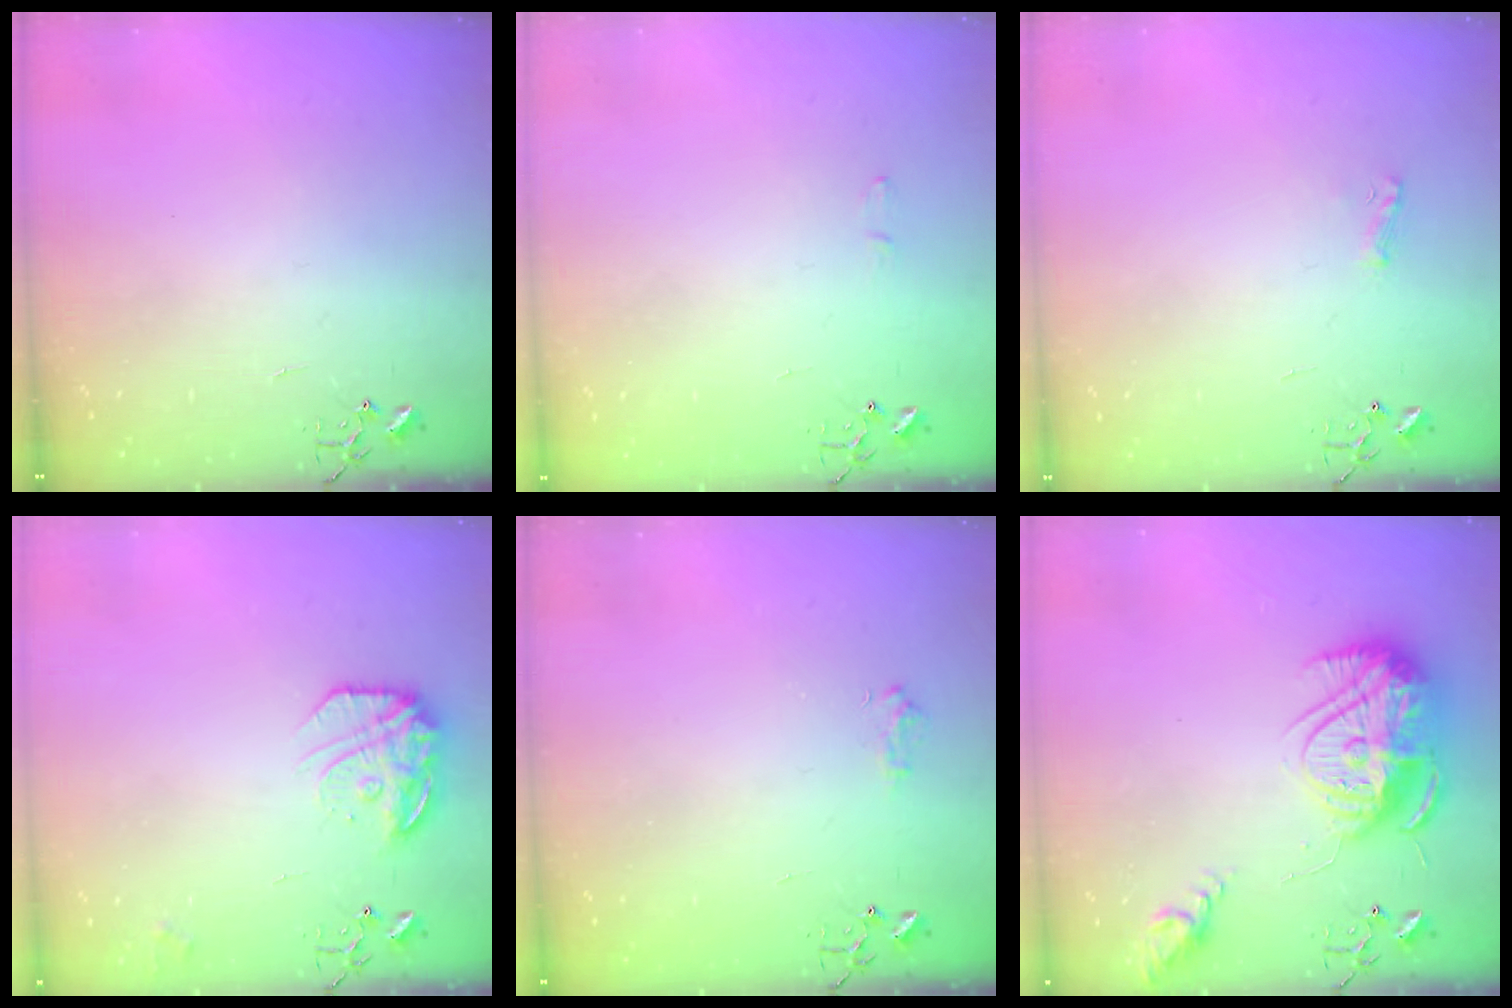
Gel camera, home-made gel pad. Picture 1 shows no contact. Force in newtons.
{"total": 4.5, "press": 4.5, "slide": 0.4}
{"total": 5.5, "press": 5.5, "slide": 0.7}
{"total": 16.0, "press": 15.9, "slide": 1.3}
{"total": 6.6, "press": 6.6, "slide": 0.8}
{"total": 18.7, "press": 18.6, "slide": 1.7}